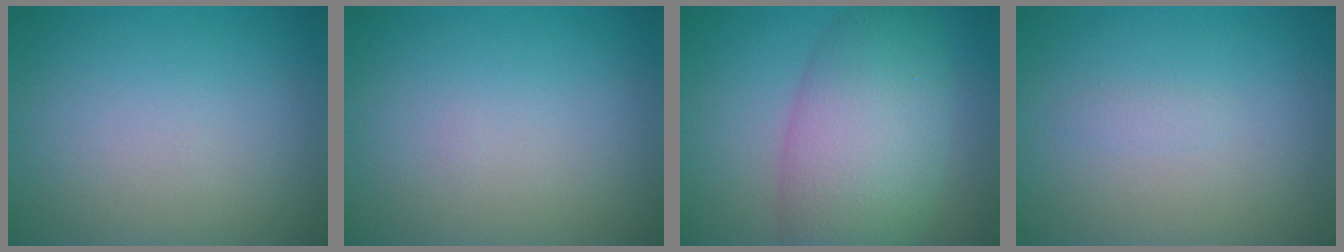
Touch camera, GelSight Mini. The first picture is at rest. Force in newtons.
{"total": 0.0}
{"total": 8.5, "press": 8.5, "slide": 0.5}
{"total": 0.6, "press": 0.6, "slide": 0.1}